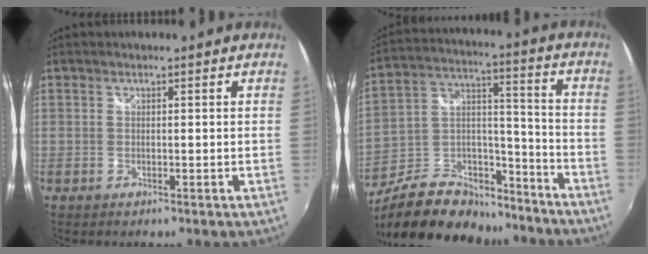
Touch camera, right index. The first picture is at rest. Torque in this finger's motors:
{"motor_torque": [-0.45, -1.21, -0.09, -0.09]}